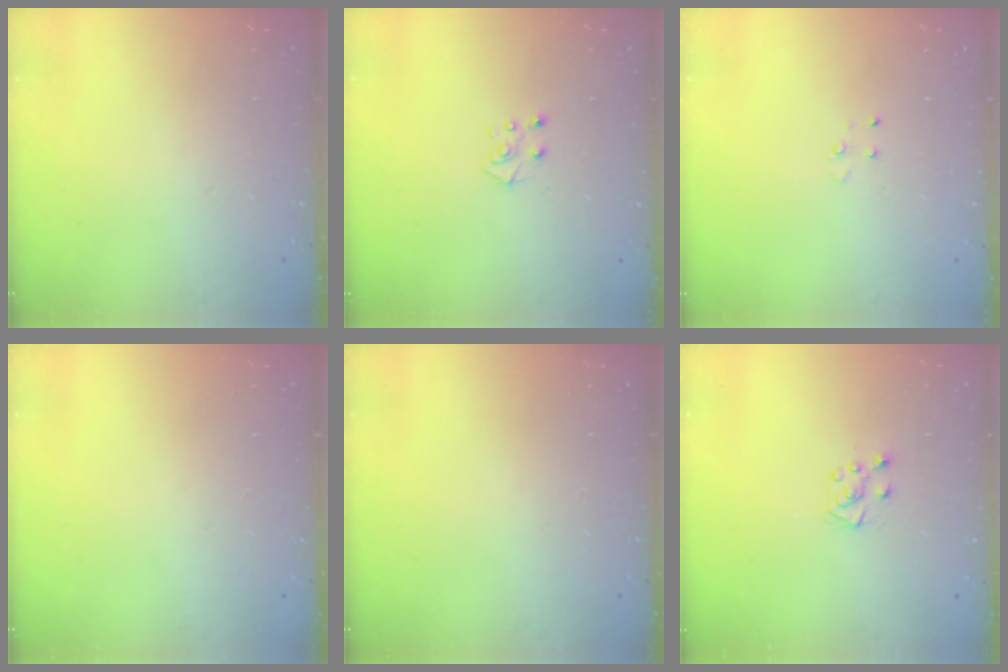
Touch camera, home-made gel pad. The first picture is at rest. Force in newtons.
{"total": 4.8, "press": 4.8, "slide": 0.4}
{"total": 3.0, "press": 3.0, "slide": 0.4}
{"total": 0.0}
{"total": 0.0}
{"total": 5.8, "press": 5.8, "slide": 0.8}